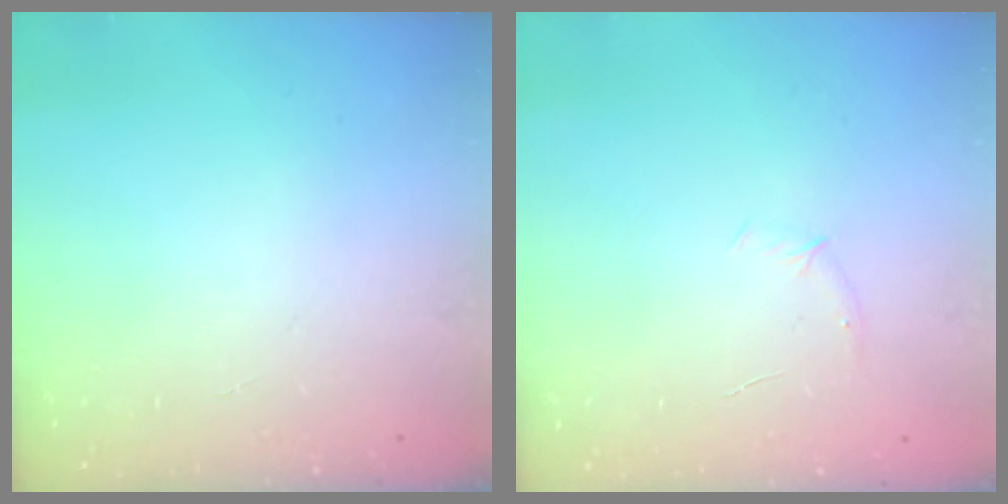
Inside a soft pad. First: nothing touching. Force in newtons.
{"total": 3.8, "press": 3.6, "slide": 1.2}